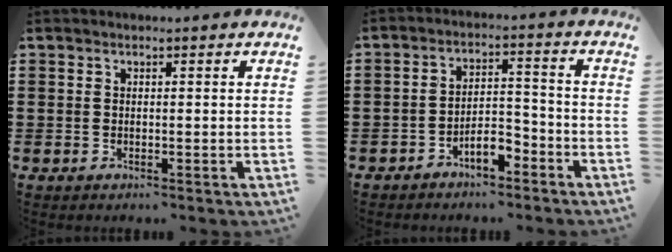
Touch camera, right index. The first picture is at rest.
{"total": 4.9, "force": [-3.6, 2.0, 2.8], "torque": [-0.047, 0.014, -0.067]}